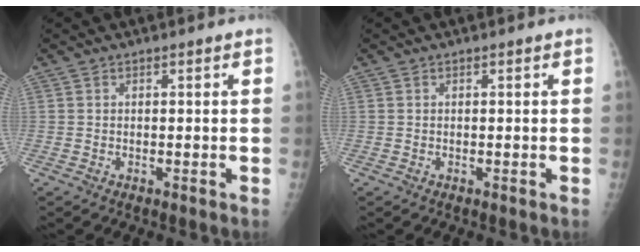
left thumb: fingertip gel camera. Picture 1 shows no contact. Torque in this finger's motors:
{"motor_torque": [0.00, 0.00, 0.00, 0.00, 0.00]}